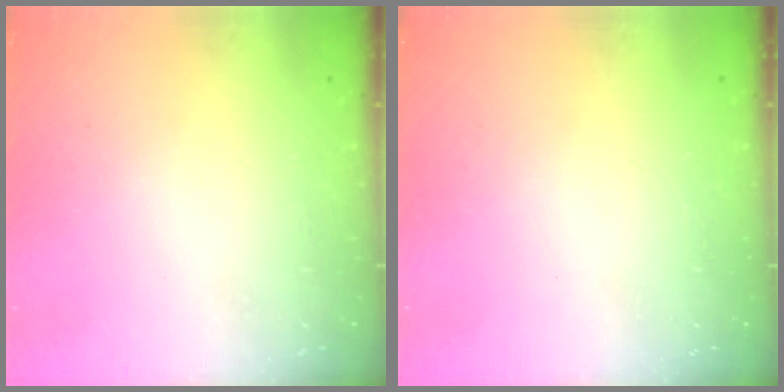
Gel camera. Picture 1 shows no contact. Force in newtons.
{"total": 0.0}